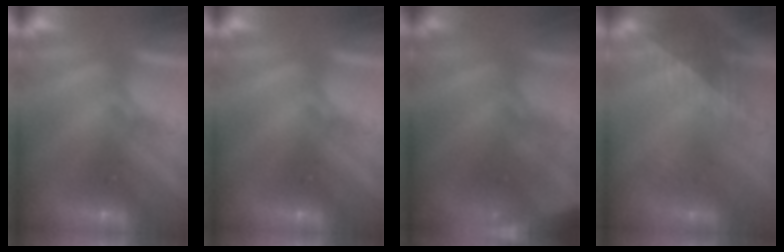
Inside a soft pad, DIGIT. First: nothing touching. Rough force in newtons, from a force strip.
{"total": 0.0}
{"total": 4.5}
{"total": 2.4}